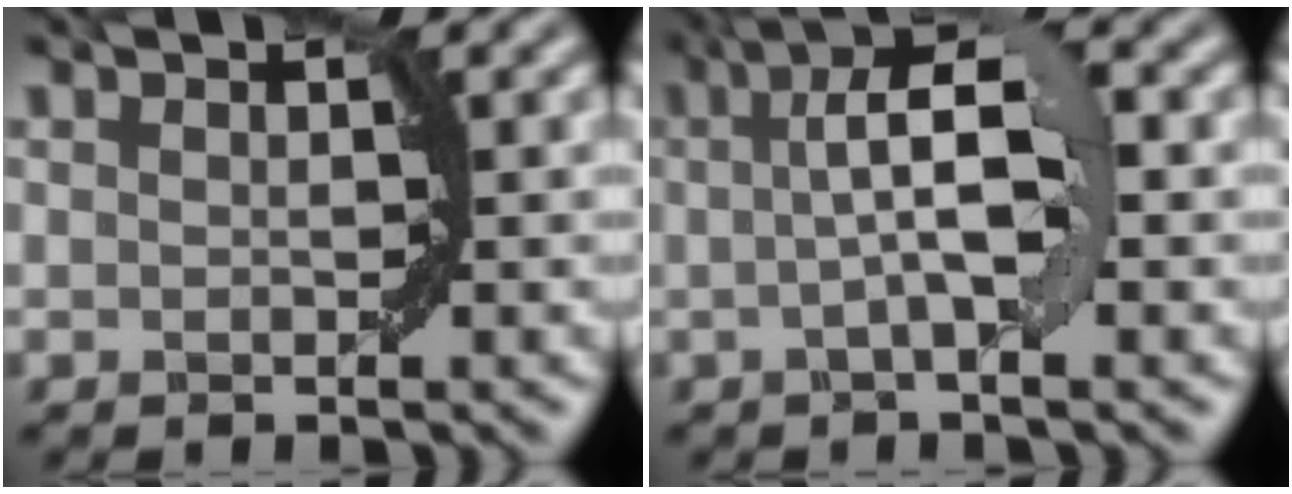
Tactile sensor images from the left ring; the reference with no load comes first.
{"total": 5.7, "force": [0.6, 1.4, 5.5], "torque": [-0.089, 0.013, 0.003]}